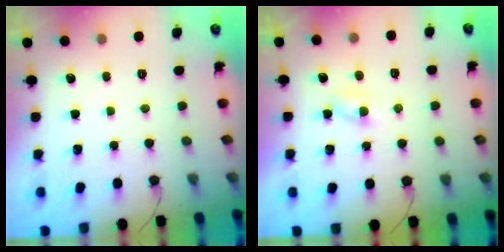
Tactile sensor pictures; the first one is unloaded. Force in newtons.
{"total": 1.6, "press": 1.4, "slide": 0.7}